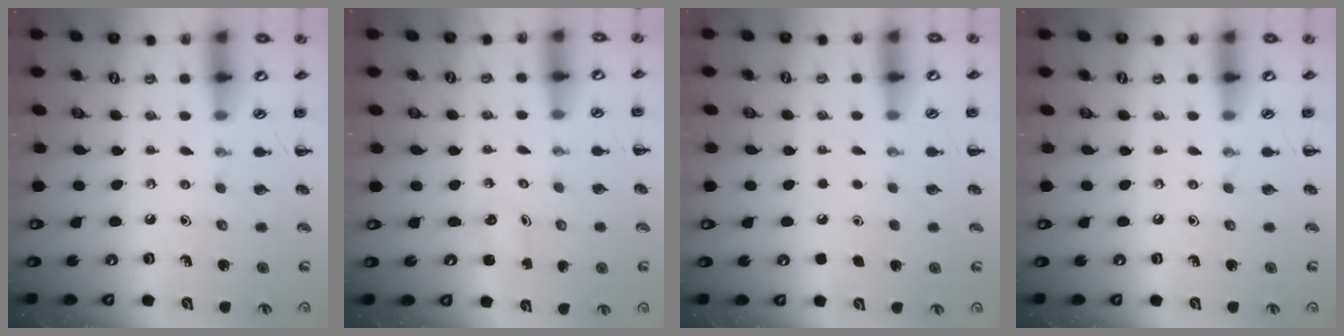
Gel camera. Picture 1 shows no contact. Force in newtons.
{"total": 1.2, "press": 1.2, "slide": 0.2}
{"total": 1.7, "press": 1.7, "slide": 0.1}
{"total": 0.0}